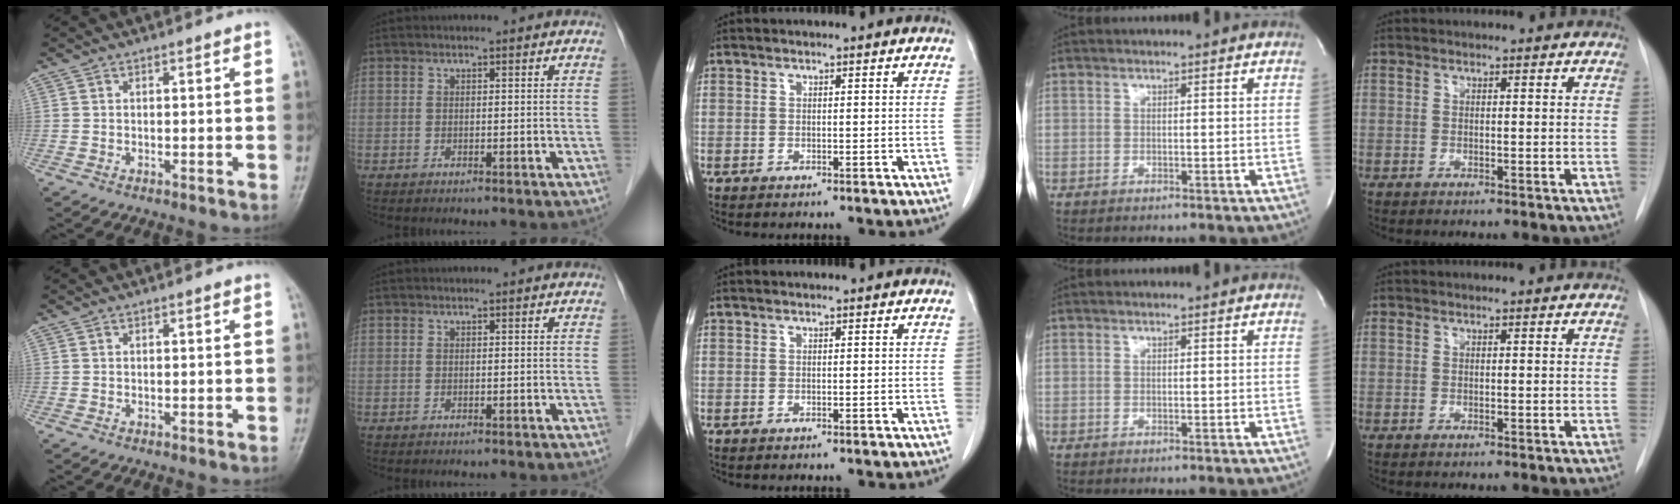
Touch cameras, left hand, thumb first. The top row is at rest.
{}